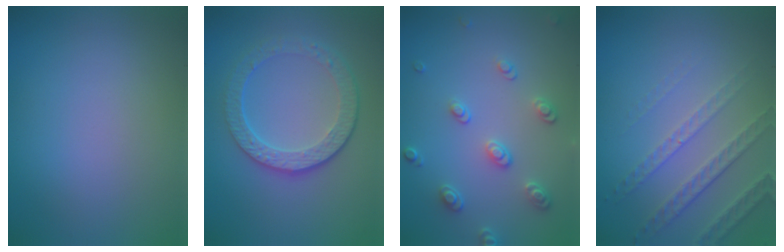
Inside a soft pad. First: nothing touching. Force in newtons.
{"total": 4.8, "press": 3.4, "slide": 3.3}
{"total": 2.5, "press": 2.5, "slide": 0.4}
{"total": 3.3, "press": 2.8, "slide": 1.7}